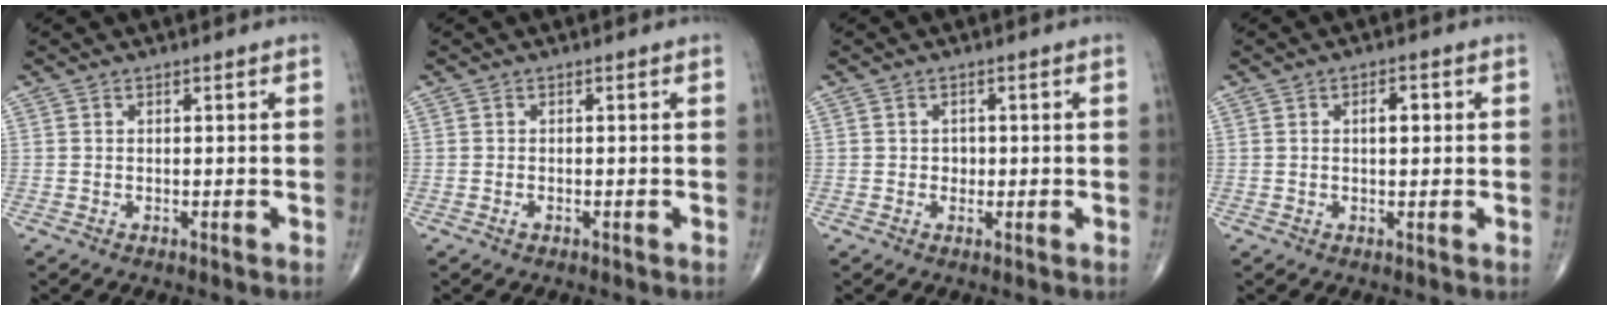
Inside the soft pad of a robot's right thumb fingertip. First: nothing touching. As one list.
[{"total": 0.5, "force": [-0.3, 0.3, 0.3], "torque": [-0.003, 0.003, -0.004]}, {"total": 1.3, "force": [-0.1, 1.2, 0.6], "torque": [0.000, 0.004, -0.003]}, {"total": 2.6, "force": [0.5, 1.3, 2.2], "torque": [-0.027, 0.001, 0.004]}]